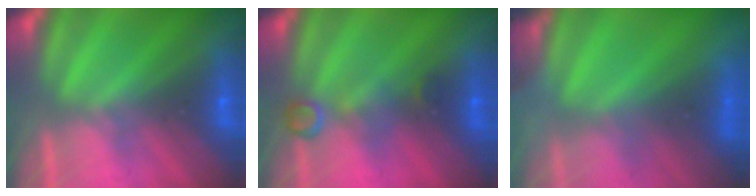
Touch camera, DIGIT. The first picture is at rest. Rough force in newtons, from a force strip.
{"total": 2.9}
{"total": 6.9}